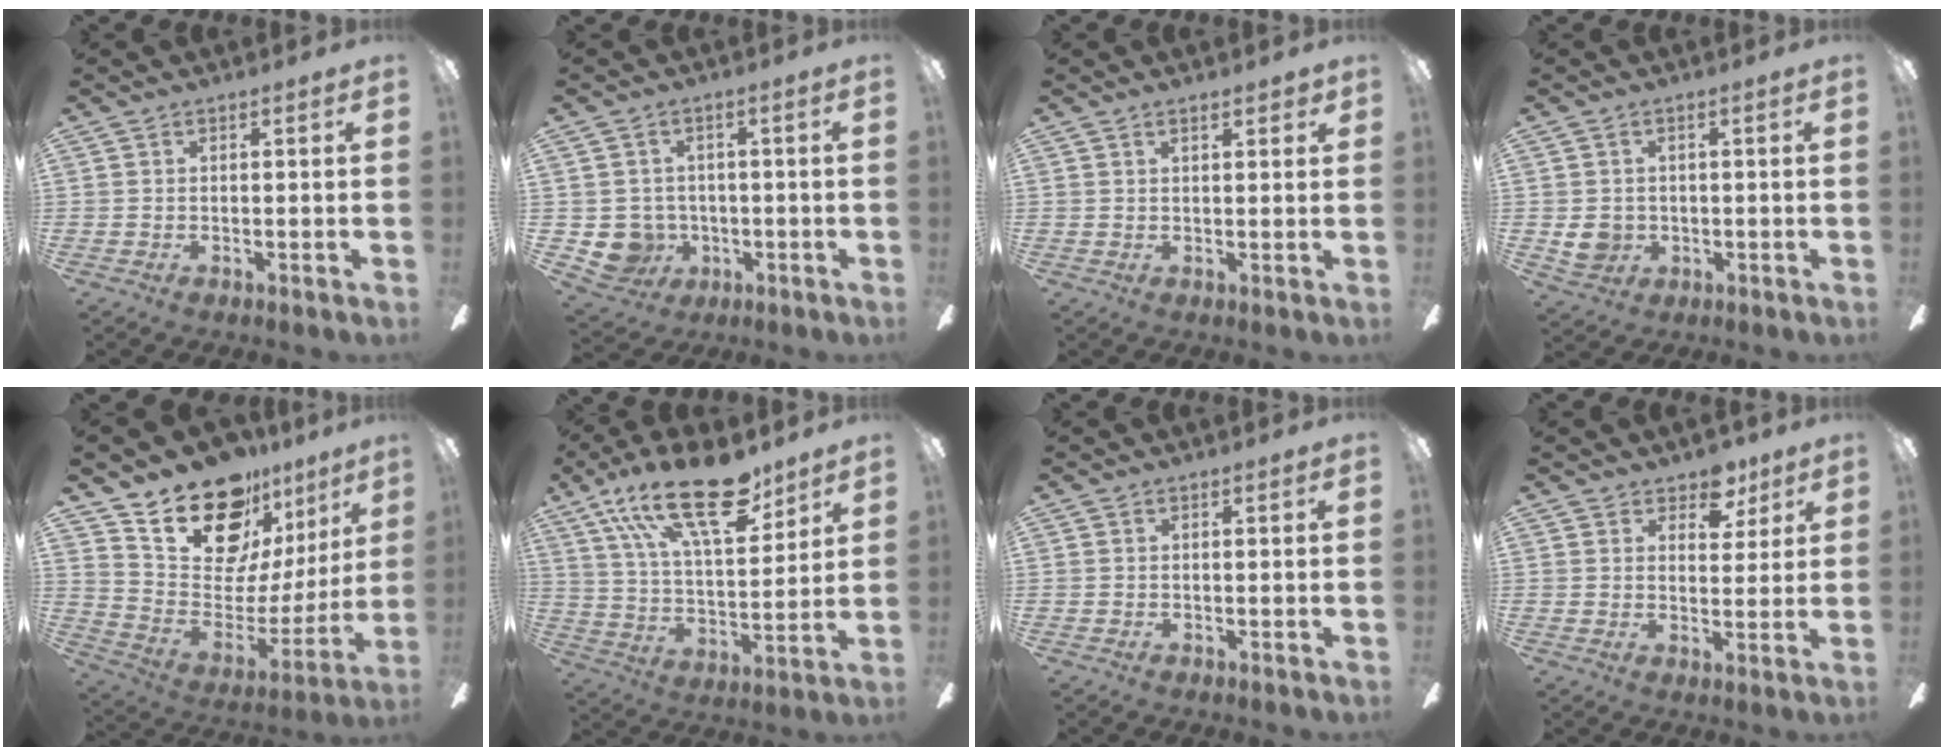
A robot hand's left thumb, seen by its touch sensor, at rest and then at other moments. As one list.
[{"total": 6.7, "force": [-1.0, 6.4, 1.8], "torque": [-0.063, 0.002, -0.014]}, {"total": 2.8, "force": [1.7, 0.7, 2.1], "torque": [-0.028, -0.005, 0.026]}, {"total": 4.8, "force": [-0.2, 4.3, 2.0], "torque": [-0.045, 0.003, -0.003]}, {"total": 21.4, "force": [16.2, 10.6, 9.1], "torque": [-0.152, -0.114, 0.295]}, {"total": 24.0, "force": [14.4, 10.2, 16.2], "torque": [-0.278, -0.073, 0.241]}, {"total": 0.0}, {"total": 6.7, "force": [4.9, 4.0, 2.3], "torque": [-0.012, -0.023, 0.084]}]